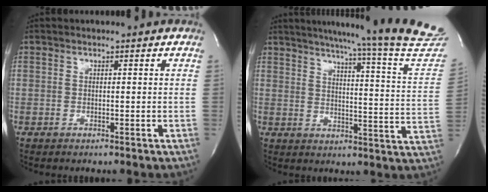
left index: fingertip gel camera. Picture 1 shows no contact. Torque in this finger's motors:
{"motor_torque": [0.23, -0.24, 0.22, 0.07]}